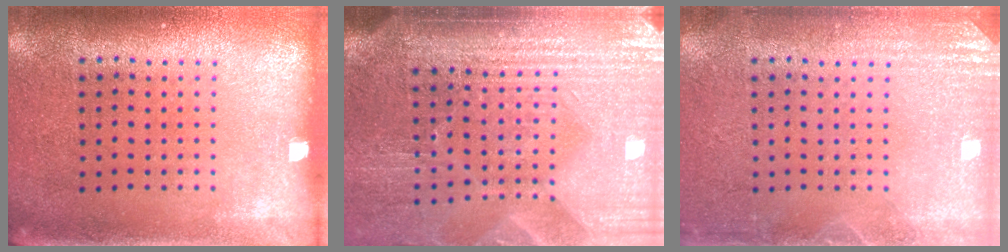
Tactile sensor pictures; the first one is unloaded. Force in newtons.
{"total": 4.6, "press": 4.1, "slide": 2.2}
{"total": 2.6, "press": 2.5, "slide": 0.4}